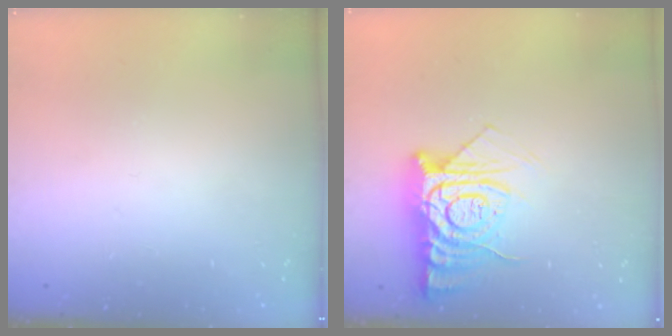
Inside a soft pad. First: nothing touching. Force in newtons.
{"total": 12.8, "press": 12.8, "slide": 1.0}